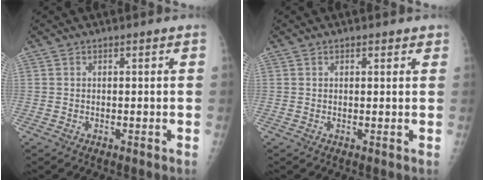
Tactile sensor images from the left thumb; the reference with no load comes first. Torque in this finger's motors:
{"motor_torque": [-0.21, 0.02, -0.54, -0.08, -0.03]}